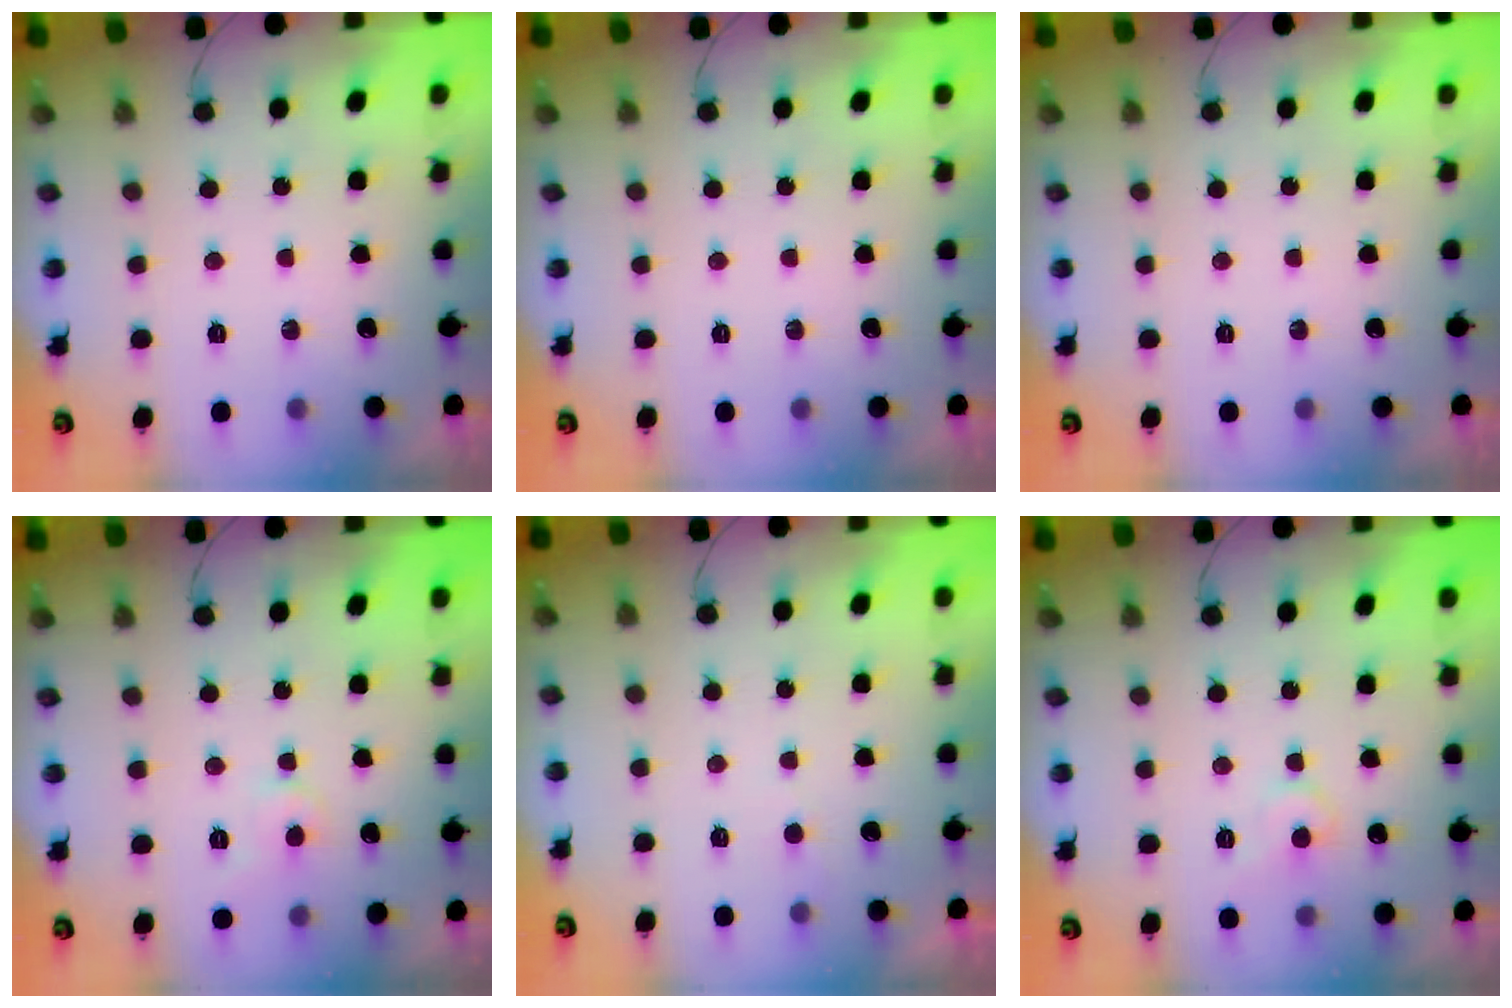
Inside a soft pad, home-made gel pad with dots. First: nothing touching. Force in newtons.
{"total": 0.0}
{"total": 0.0}
{"total": 3.6, "press": 3.6, "slide": 0.3}
{"total": 1.6, "press": 1.6, "slide": 0.2}
{"total": 7.0, "press": 7.0, "slide": 0.7}